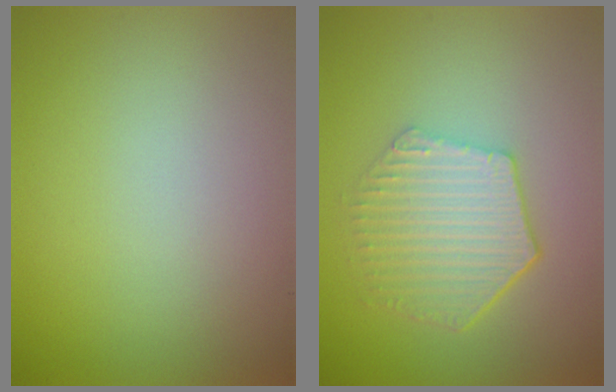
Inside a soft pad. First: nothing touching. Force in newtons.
{"total": 5.6, "press": 4.1, "slide": 3.7}